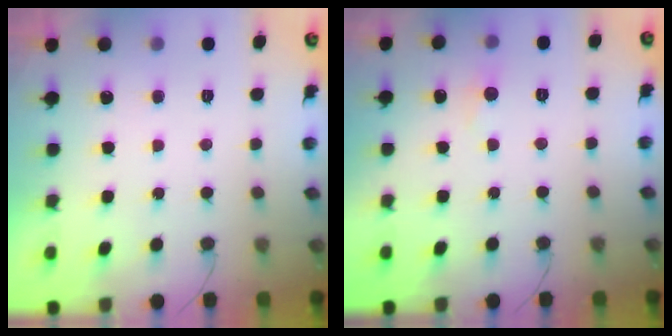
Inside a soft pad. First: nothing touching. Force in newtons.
{"total": 4.6, "press": 4.6, "slide": 0.7}